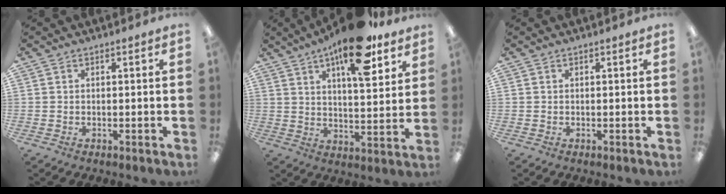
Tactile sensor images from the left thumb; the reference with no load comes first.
{"total": 16.4, "force": [10.5, 5.7, 11.3], "torque": [-0.167, -0.049, 0.169]}
{"total": 0.0}